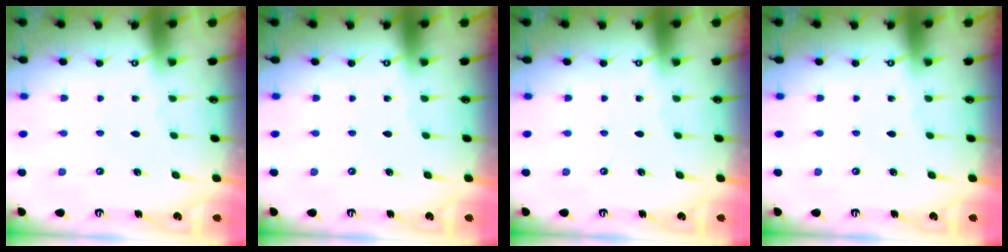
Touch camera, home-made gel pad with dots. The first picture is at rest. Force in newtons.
{"total": 0.0}
{"total": 0.0}
{"total": 0.0}